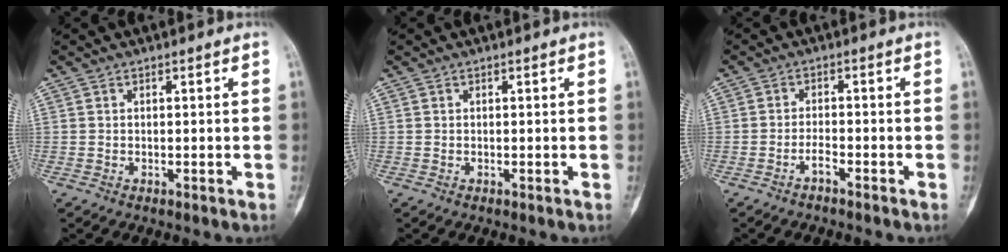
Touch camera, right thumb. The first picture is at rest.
{"total": 0.0}
{"total": 2.0, "force": [-1.6, 0.4, 1.2], "torque": [-0.029, 0.010, -0.030]}